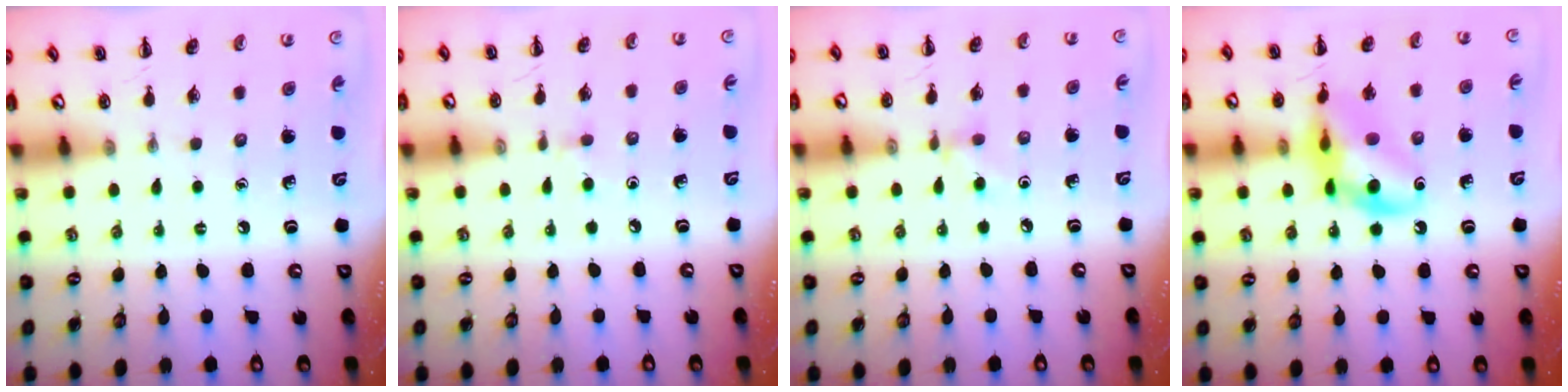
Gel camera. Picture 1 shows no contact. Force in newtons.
{"total": 3.8, "press": 3.5, "slide": 1.4}
{"total": 2.8, "press": 2.6, "slide": 0.9}
{"total": 13.1, "press": 12.9, "slide": 2.4}